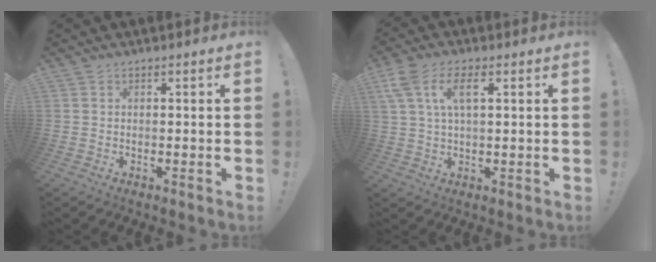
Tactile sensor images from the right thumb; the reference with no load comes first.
{"total": 8.3, "force": [2.9, 3.7, 6.8], "torque": [-0.130, 0.004, 0.054]}